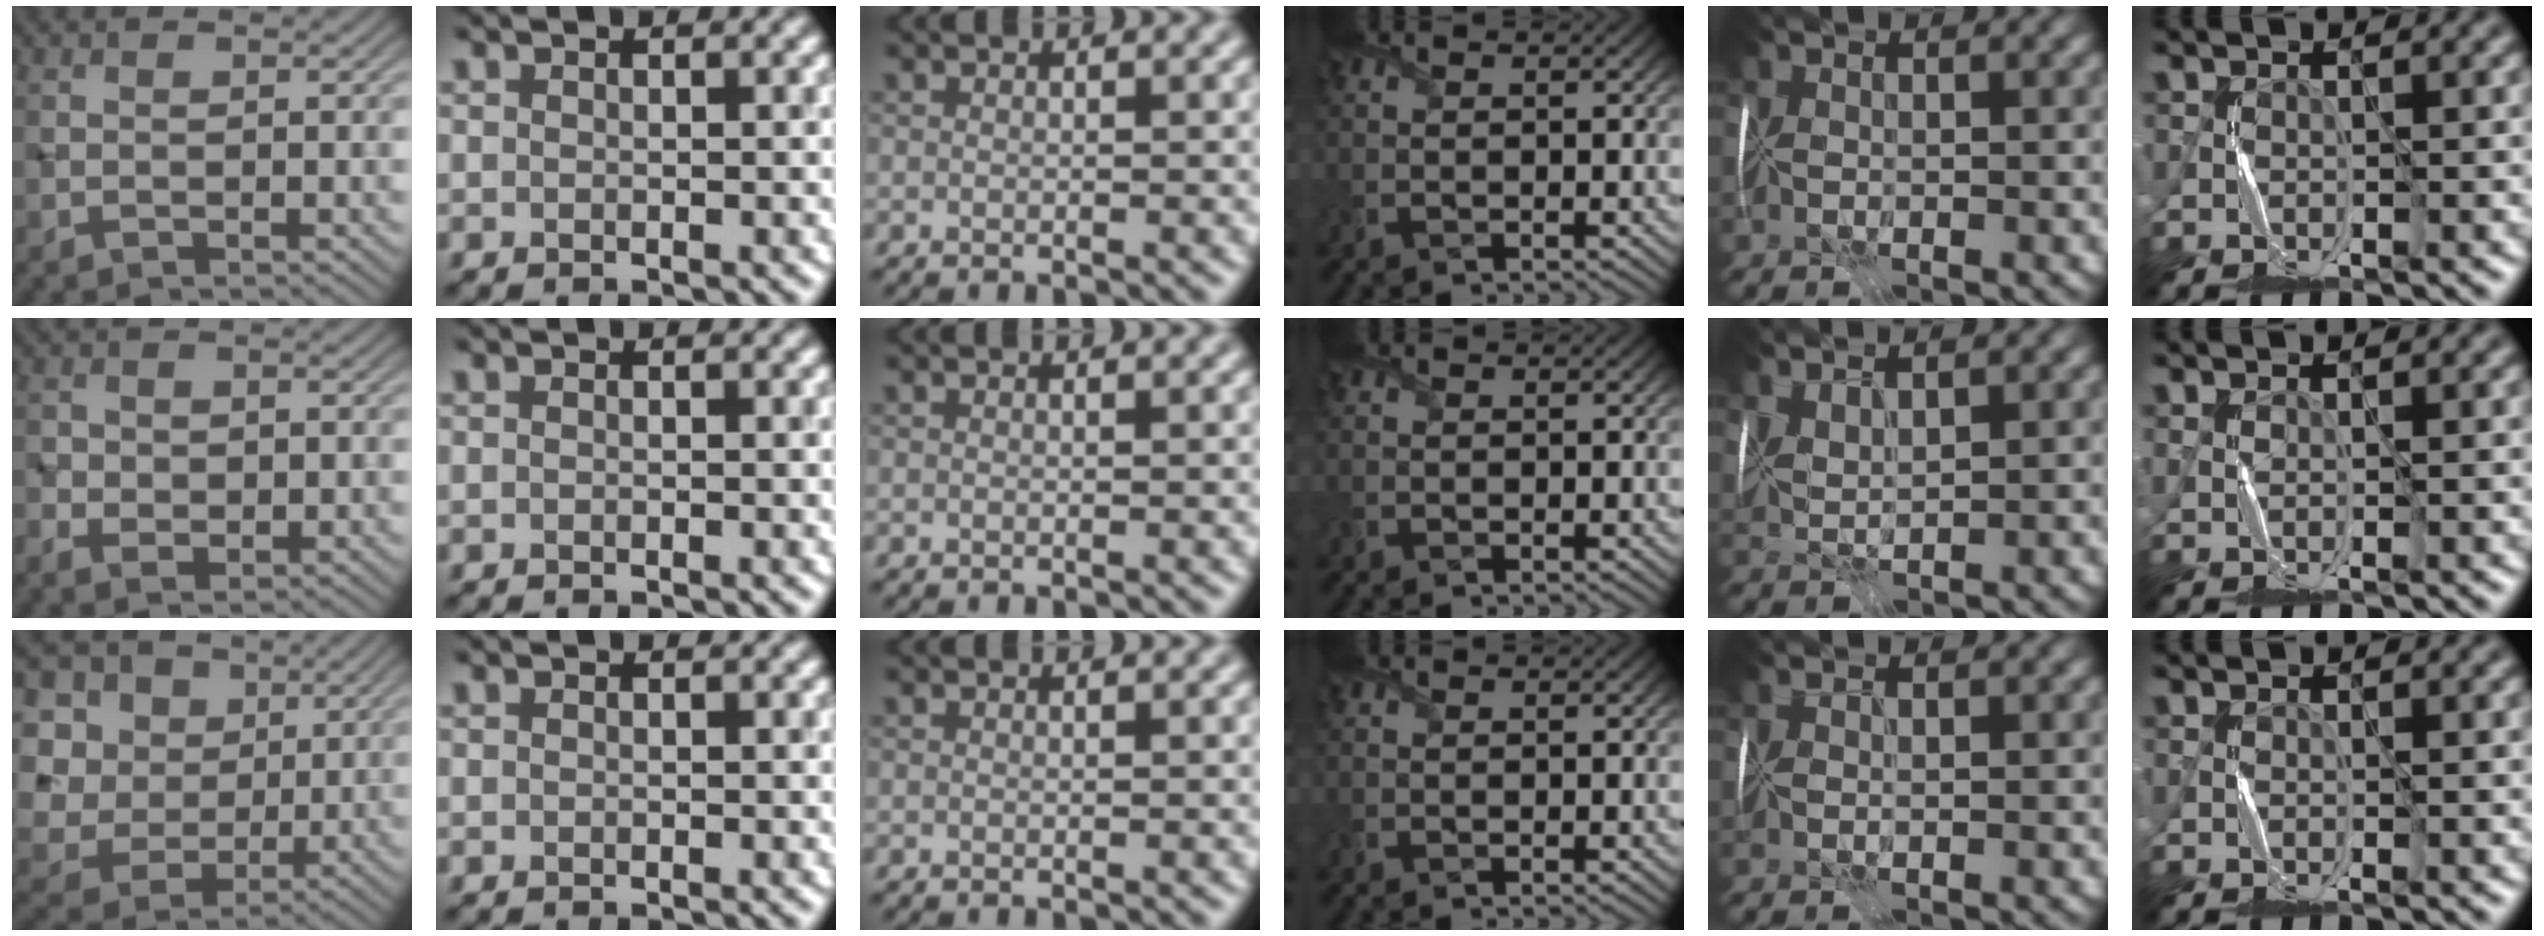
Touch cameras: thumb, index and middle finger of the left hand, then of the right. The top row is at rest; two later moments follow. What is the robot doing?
{"motion": "fold", "object": "memory foam"}